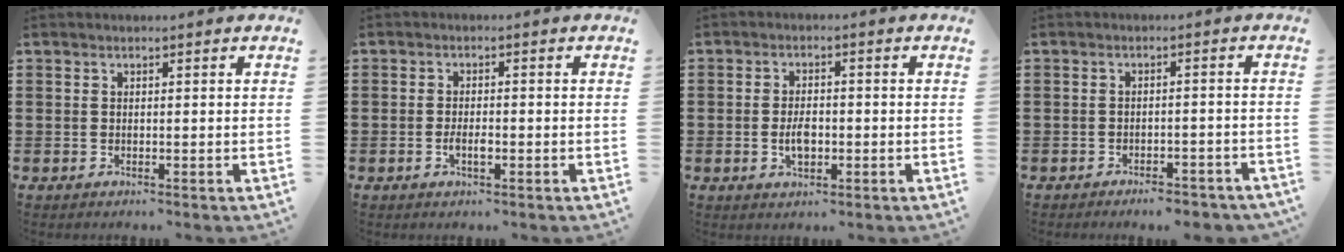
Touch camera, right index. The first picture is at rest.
{"total": 2.6, "force": [-1.0, 0.9, 2.3], "torque": [-0.050, -0.002, -0.019]}
{"total": 3.6, "force": [-0.7, 2.0, 3.0], "torque": [-0.062, 0.002, -0.014]}
{"total": 2.8, "force": [-2.7, 0.2, 0.6], "torque": [-0.013, 0.000, -0.055]}